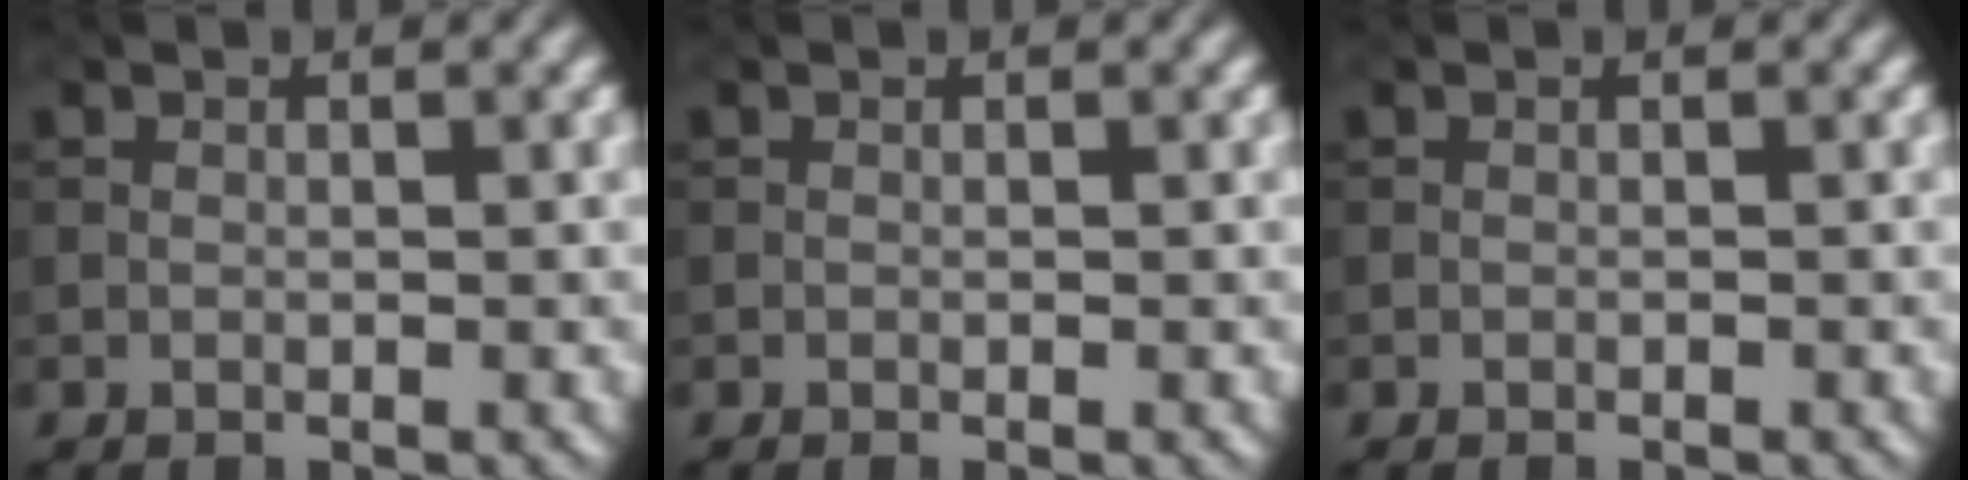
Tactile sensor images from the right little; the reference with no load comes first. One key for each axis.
{"total": 1.3, "fx": -0.4, "fy": 0.4, "fz": 1.2, "tx": -0.020, "ty": -0.003, "tz": -0.009}
{"total": 0.9, "fx": -0.6, "fy": 0.2, "fz": 0.7, "tx": -0.010, "ty": -0.004, "tz": -0.010}